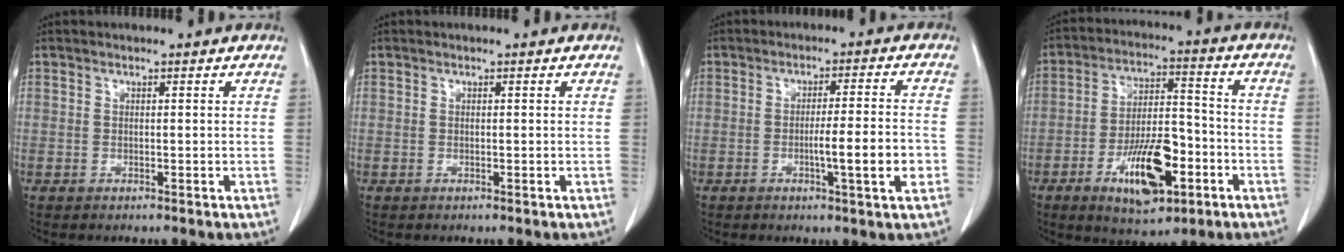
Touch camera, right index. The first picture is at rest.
{"total": 0.0}
{"total": 7.4, "force": [-2.1, -0.2, 7.1], "torque": [-0.105, -0.003, -0.032]}
{"total": 13.0, "force": [-5.7, 4.8, 10.7], "torque": [-0.188, 0.006, -0.088]}